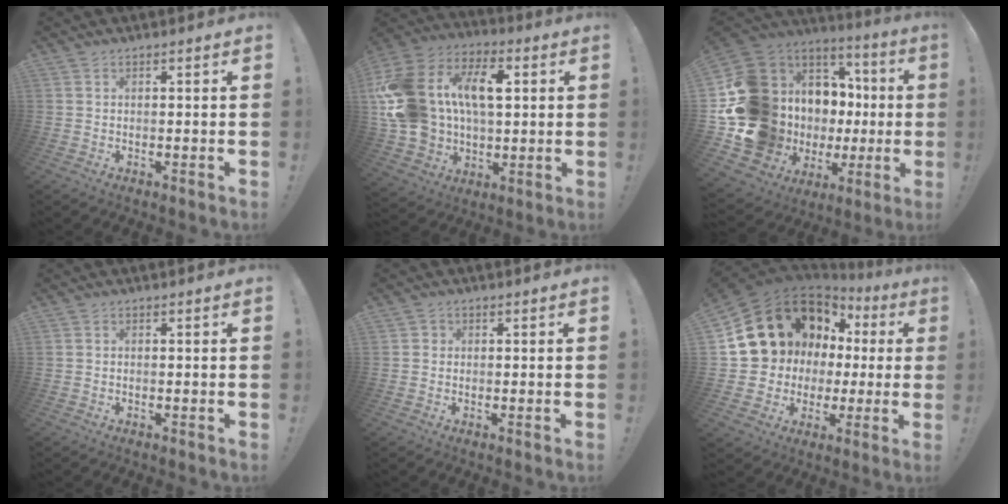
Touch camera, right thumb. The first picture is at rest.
{"total": 24.3, "force": [5.1, 17.2, 16.3], "torque": [-0.323, -0.003, 0.107]}
{"total": 18.9, "force": [0.2, 14.1, 12.6], "torque": [-0.242, -0.063, 0.076]}
{"total": 0.0}
{"total": 1.6, "force": [0.0, 1.6, 0.4], "torque": [-0.007, 0.006, 0.000]}
{"total": 15.9, "force": [7.5, 12.4, 6.6], "torque": [-0.098, -0.056, 0.172]}